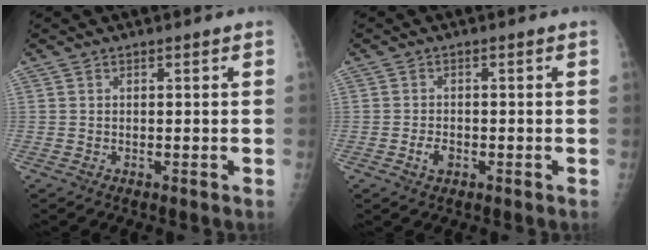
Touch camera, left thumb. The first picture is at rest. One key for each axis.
{"total": 2.4, "fx": -0.9, "fy": 1.6, "fz": 1.5, "tx": -0.025, "ty": 0.002, "tz": -0.014}